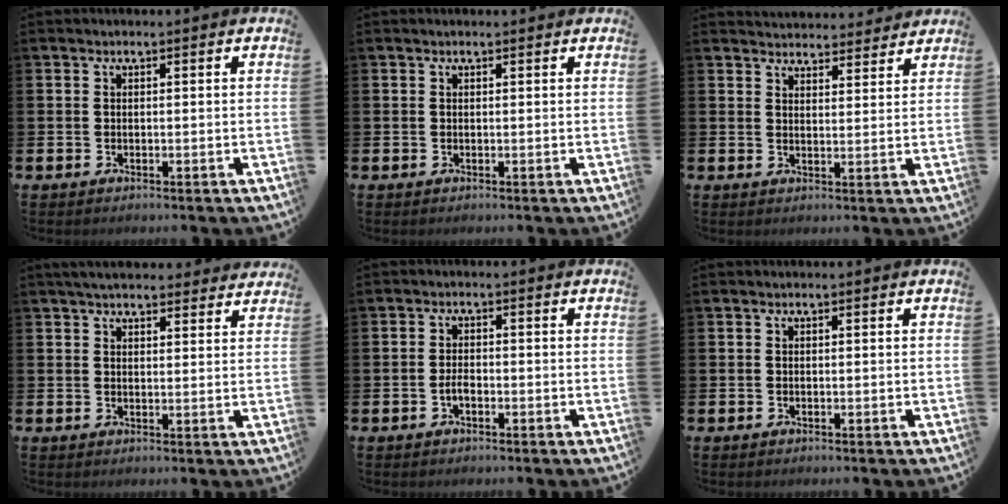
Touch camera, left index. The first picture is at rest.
{"total": 0.0}
{"total": 4.1, "force": [4.0, 0.8, -0.2], "torque": [0.005, -0.027, 0.070]}
{"total": 4.1, "force": [3.9, 0.9, 1.0], "torque": [-0.021, -0.012, 0.072]}
{"total": 1.7, "force": [-0.7, 0.9, 1.3], "torque": [-0.022, 0.001, -0.015]}
{"total": 0.0}